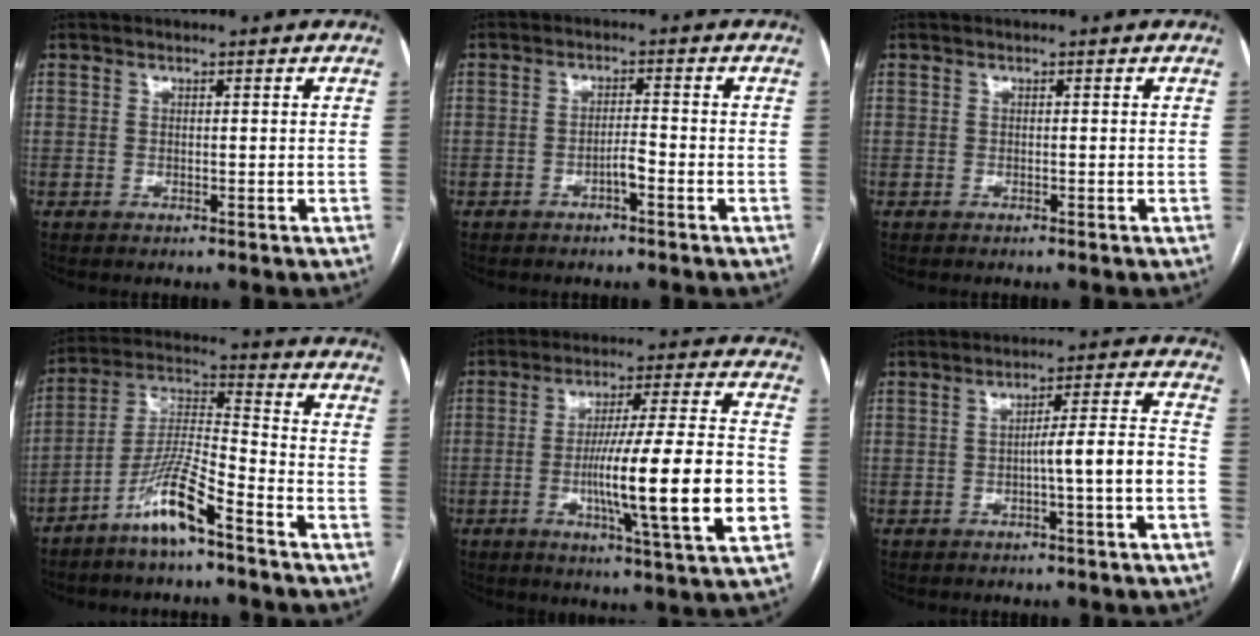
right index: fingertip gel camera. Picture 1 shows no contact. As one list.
[{"total": 2.3, "force": [-1.2, 0.3, 1.9], "torque": [-0.030, 0.002, -0.022]}, {"total": 0.0}, {"total": 10.1, "force": [-6.6, 0.7, 7.5], "torque": [-0.158, -0.006, -0.132]}, {"total": 18.3, "force": [-3.9, 0.1, 17.9], "torque": [-0.271, -0.004, -0.062]}, {"total": 6.9, "force": [-2.2, -0.4, 6.5], "torque": [-0.093, 0.020, -0.030]}]